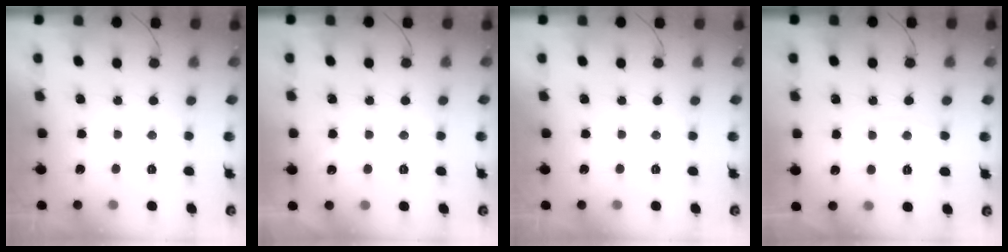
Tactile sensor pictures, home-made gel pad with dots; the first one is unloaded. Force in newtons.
{"total": 2.8, "press": 2.8, "slide": 0.5}
{"total": 0.0}
{"total": 4.1, "press": 4.1, "slide": 0.2}